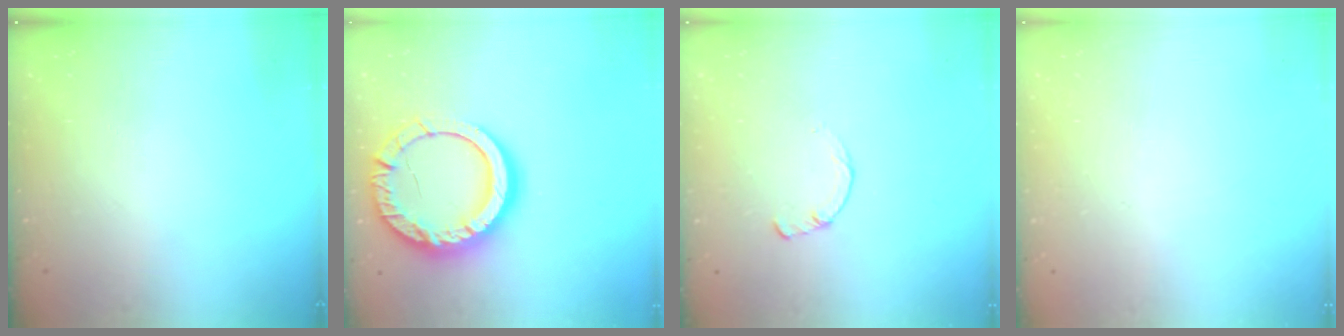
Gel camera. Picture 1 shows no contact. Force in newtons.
{"total": 19.7, "press": 19.6, "slide": 1.7}
{"total": 2.2, "press": 2.2, "slide": 0.3}
{"total": 2.6, "press": 2.6, "slide": 0.2}